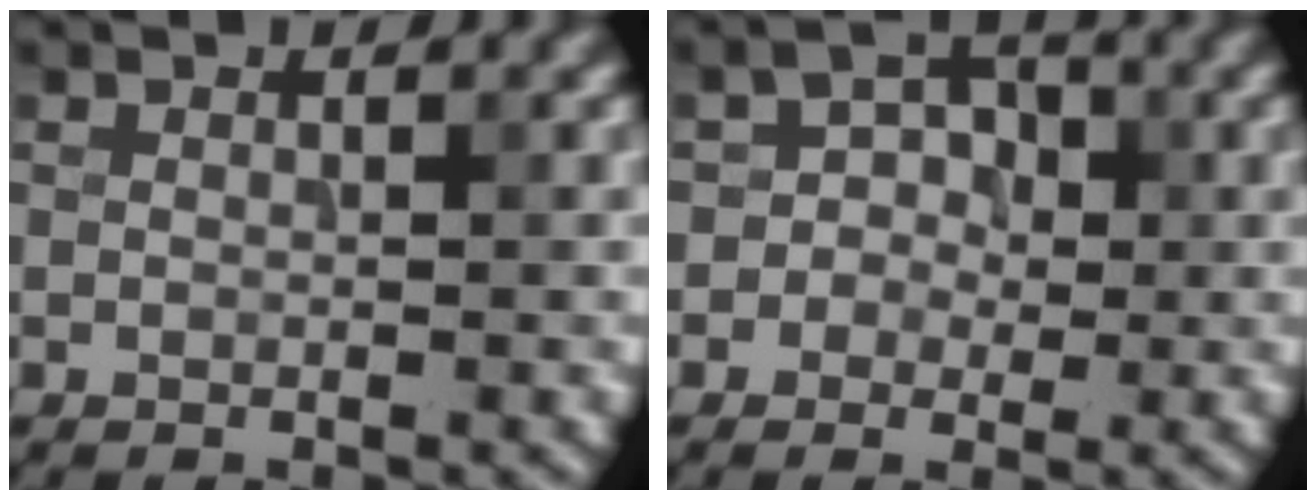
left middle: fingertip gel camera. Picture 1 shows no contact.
{"total": 2.6, "force": [-0.3, 2.3, 1.1], "torque": [0.005, 0.004, -0.015]}